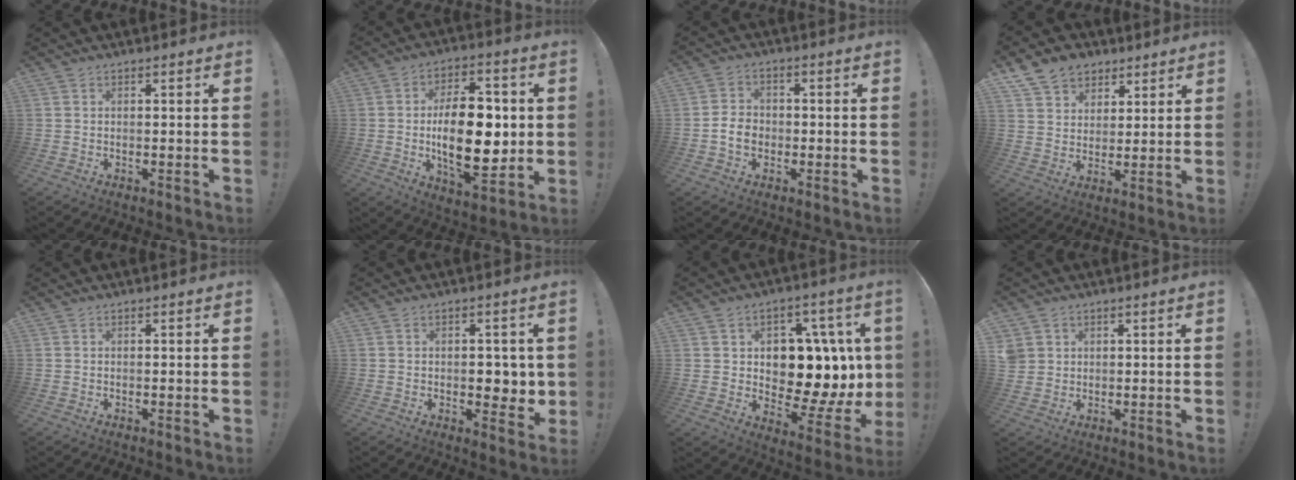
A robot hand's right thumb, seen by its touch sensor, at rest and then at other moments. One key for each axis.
{"total": 22.2, "fx": -0.3, "fy": 11.5, "fz": 19.0, "tx": -0.313, "ty": -0.008, "tz": -0.006}
{"total": 5.9, "fx": -1.9, "fy": 4.9, "fz": 2.7, "tx": -0.037, "ty": 0.015, "tz": -0.032}
{"total": 10.0, "fx": 6.1, "fy": 7.4, "fz": 2.7, "tx": -0.038, "ty": -0.038, "tz": 0.121}
{"total": 0.0}
{"total": 4.9, "fx": 0.0, "fy": 3.4, "fz": 3.5, "tx": -0.042, "ty": 0.003, "tz": 0.000}
{"total": 13.2, "fx": 1.3, "fy": 9.2, "fz": 9.5, "tx": -0.101, "ty": -0.021, "tz": 0.038}
{"total": 3.5, "fx": 1.5, "fy": 3.0, "fz": 0.9, "tx": -0.016, "ty": -0.004, "tz": 0.033}